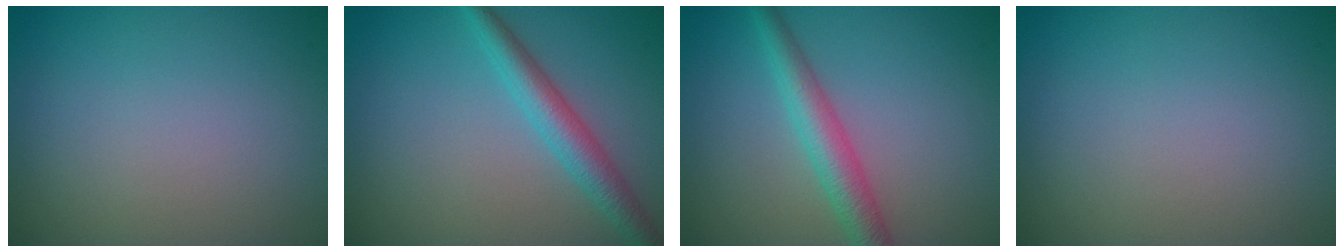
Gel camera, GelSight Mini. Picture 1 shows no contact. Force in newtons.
{"total": 3.4, "press": 3.4, "slide": 0.1}
{"total": 3.6, "press": 3.6, "slide": 0.1}
{"total": 0.0}